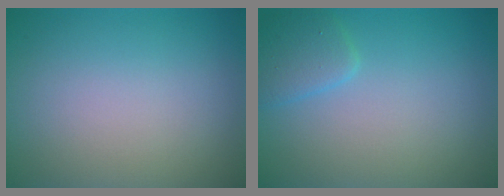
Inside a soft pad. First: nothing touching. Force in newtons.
{"total": 1.9, "press": 1.9, "slide": 0.2}